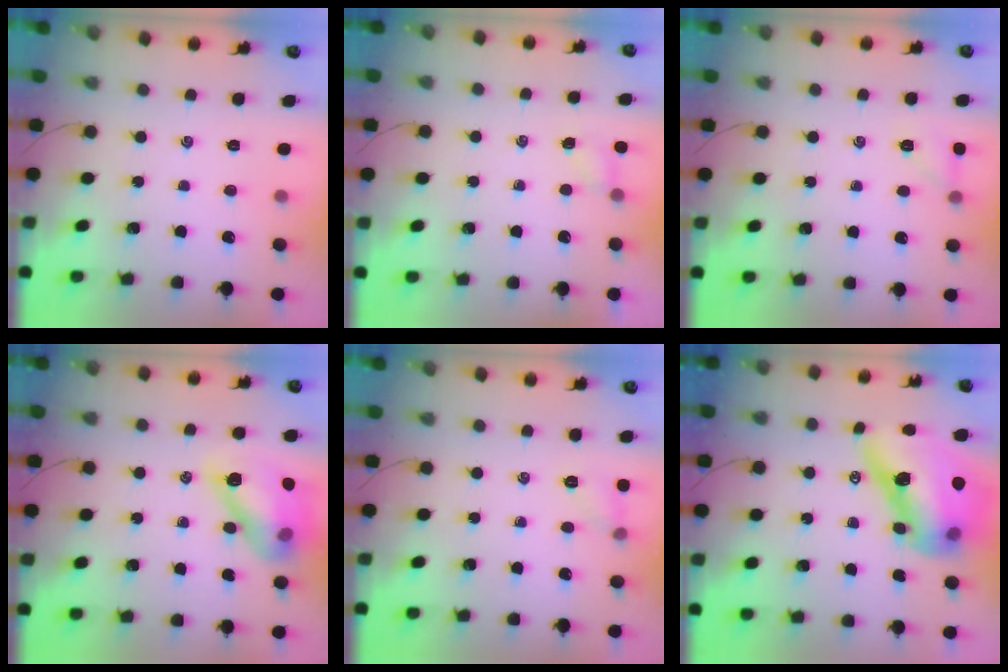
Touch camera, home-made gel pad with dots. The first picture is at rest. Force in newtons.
{"total": 2.7, "press": 2.5, "slide": 0.8}
{"total": 6.3, "press": 6.1, "slide": 1.5}
{"total": 14.2, "press": 13.9, "slide": 3.3}
{"total": 5.8, "press": 5.6, "slide": 1.7}
{"total": 19.4, "press": 18.6, "slide": 5.4}